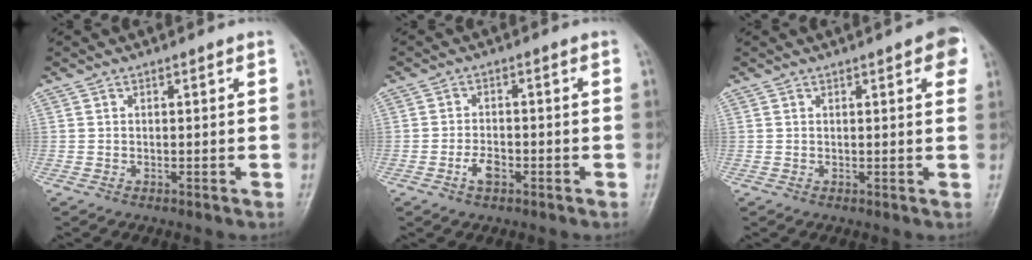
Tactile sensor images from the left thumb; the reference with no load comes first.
{"total": 2.7, "force": [-1.4, 1.5, 1.7], "torque": [-0.030, 0.010, -0.027]}
{"total": 4.5, "force": [2.0, 1.2, 3.9], "torque": [-0.034, 0.000, 0.017]}